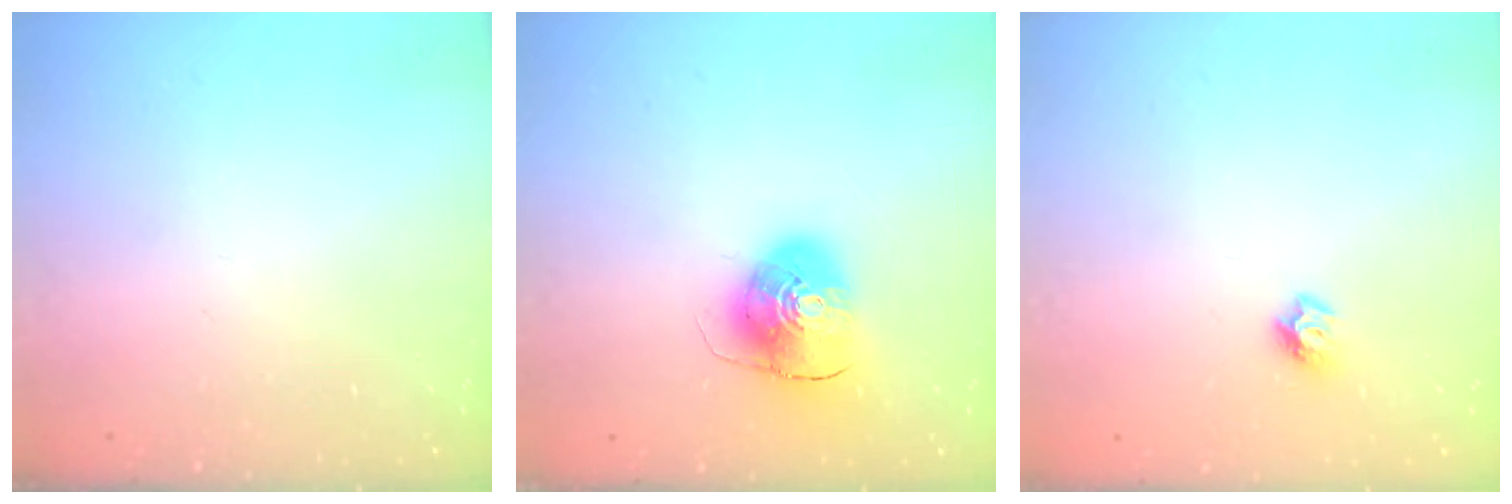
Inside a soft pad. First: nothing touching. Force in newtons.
{"total": 9.9, "press": 9.8, "slide": 1.6}
{"total": 7.0, "press": 7.0, "slide": 0.7}